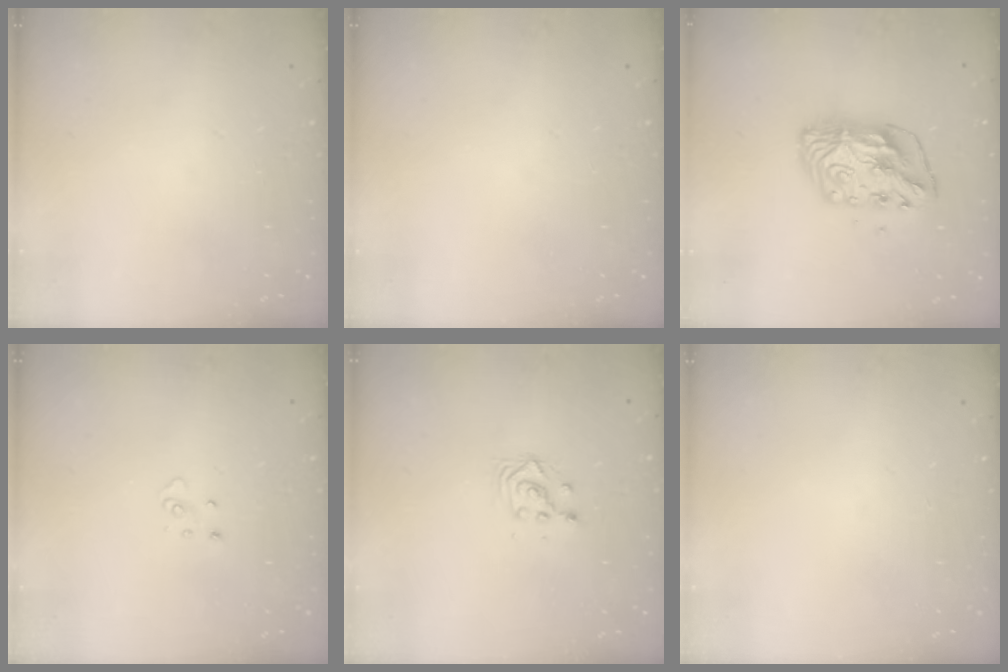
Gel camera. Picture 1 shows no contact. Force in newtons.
{"total": 0.0}
{"total": 11.3, "press": 11.2, "slide": 1.6}
{"total": 3.7, "press": 3.7, "slide": 0.3}
{"total": 2.8, "press": 2.8, "slide": 0.1}
{"total": 0.0}